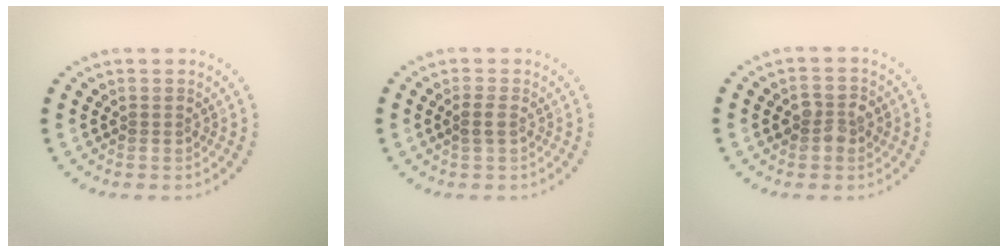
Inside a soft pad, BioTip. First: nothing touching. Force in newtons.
{"total": 1.0, "press": 0.9, "slide": 0.2}
{"total": 2.6, "press": 2.6, "slide": 0.2}